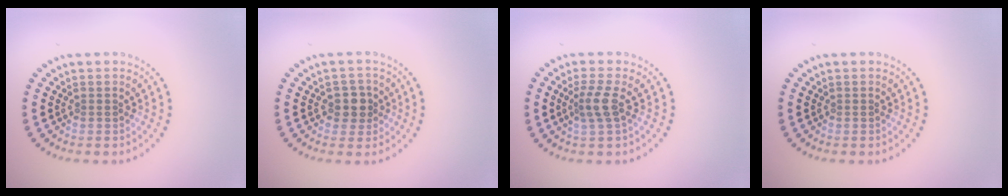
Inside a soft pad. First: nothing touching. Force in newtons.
{"total": 2.3, "press": 2.1, "slide": 0.8}
{"total": 2.4, "press": 1.9, "slide": 1.6}
{"total": 0.0}